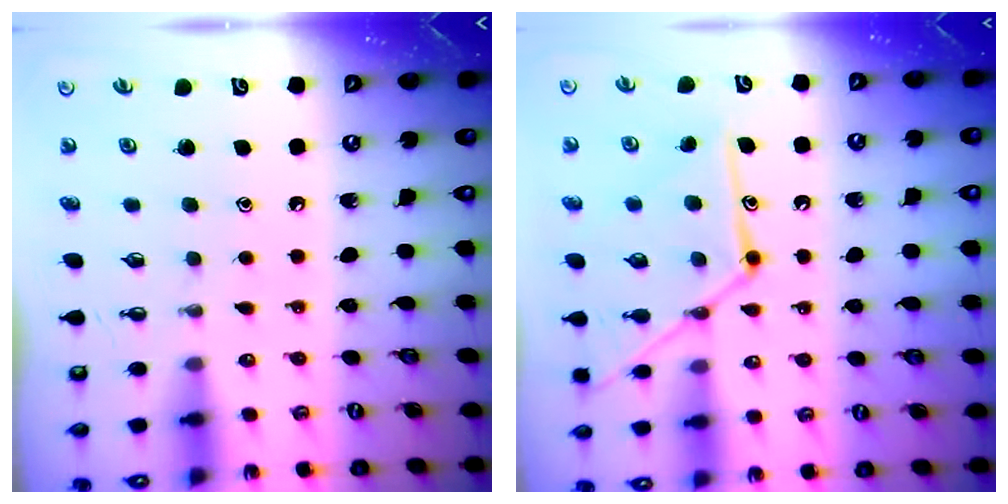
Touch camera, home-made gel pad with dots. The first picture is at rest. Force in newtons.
{"total": 15.3, "press": 15.2, "slide": 1.3}